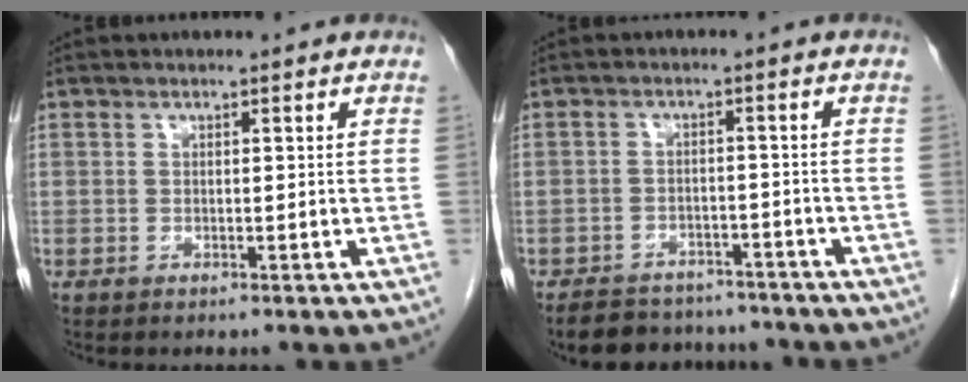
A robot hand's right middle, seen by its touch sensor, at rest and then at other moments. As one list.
[{"total": 9.7, "force": [-8.6, 3.8, 2.3], "torque": [-0.030, 0.005, -0.115]}]